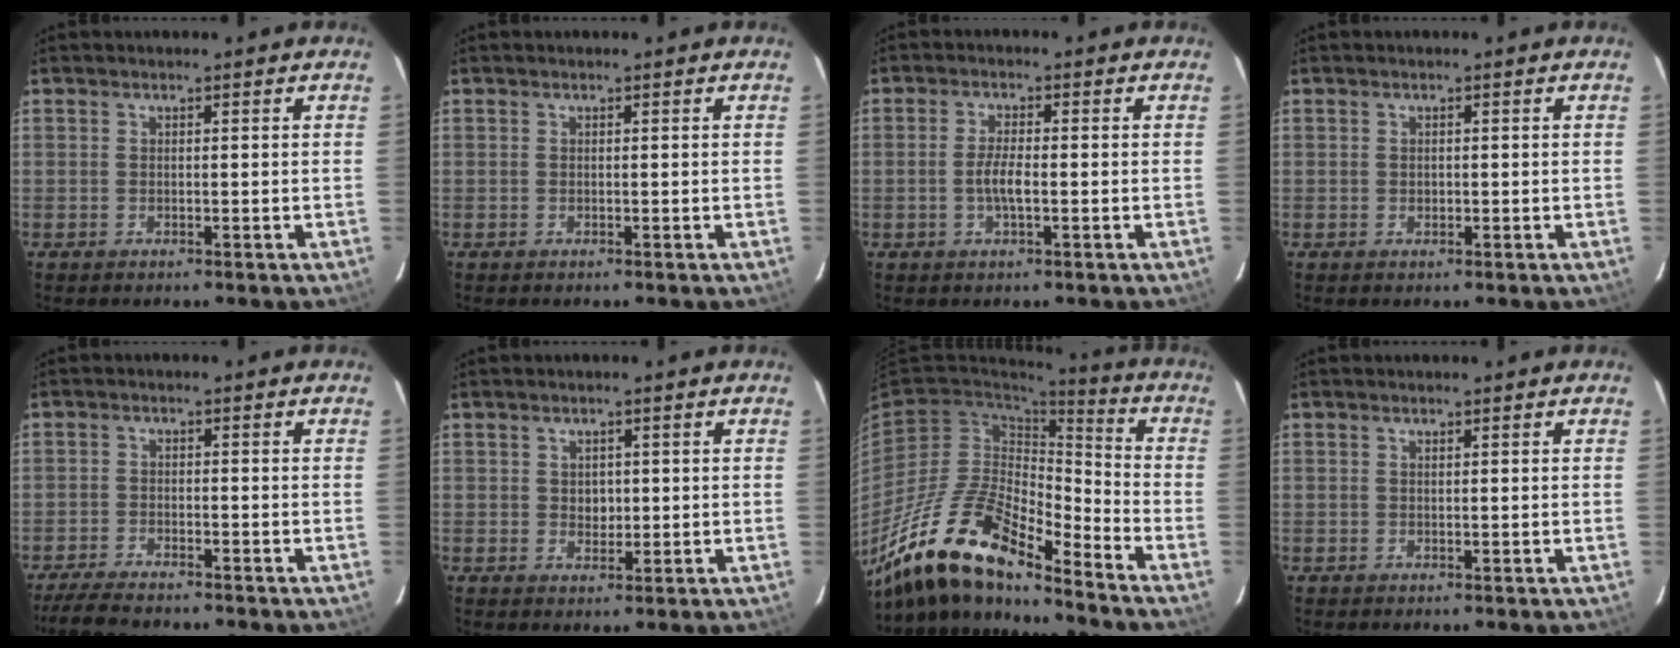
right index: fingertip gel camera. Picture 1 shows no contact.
{"total": 0.0}
{"total": 3.6, "force": [-0.9, 0.7, 3.4], "torque": [-0.068, 0.000, -0.016]}
{"total": 0.8, "force": [-0.1, 0.7, 0.4], "torque": [-0.004, 0.002, 0.000]}
{"total": 8.0, "force": [-7.2, 1.4, 3.3], "torque": [-0.088, -0.018, -0.124]}
{"total": 2.4, "force": [0.2, 2.1, 1.1], "torque": [-0.014, 0.003, 0.005]}
{"total": 19.0, "force": [-14.8, 5.0, 10.8], "torque": [-0.211, -0.018, -0.284]}
{"total": 0.0}